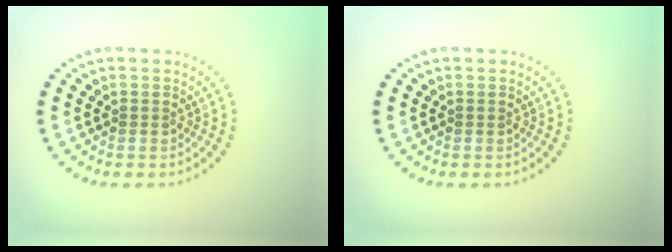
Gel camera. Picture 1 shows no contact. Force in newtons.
{"total": 0.0}